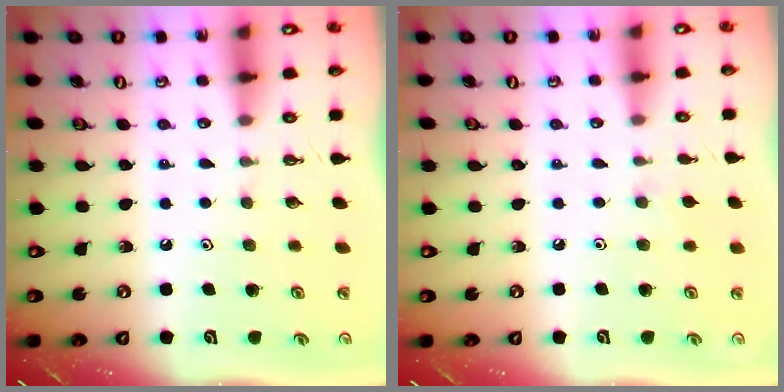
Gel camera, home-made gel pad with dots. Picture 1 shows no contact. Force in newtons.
{"total": 4.7, "press": 4.7, "slide": 0.7}